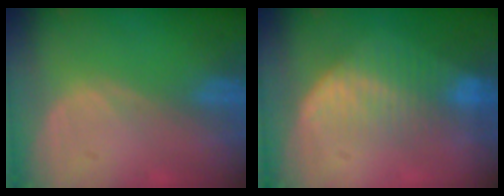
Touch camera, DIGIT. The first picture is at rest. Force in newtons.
{"total": 7.2, "press": 6.7, "slide": 2.9}